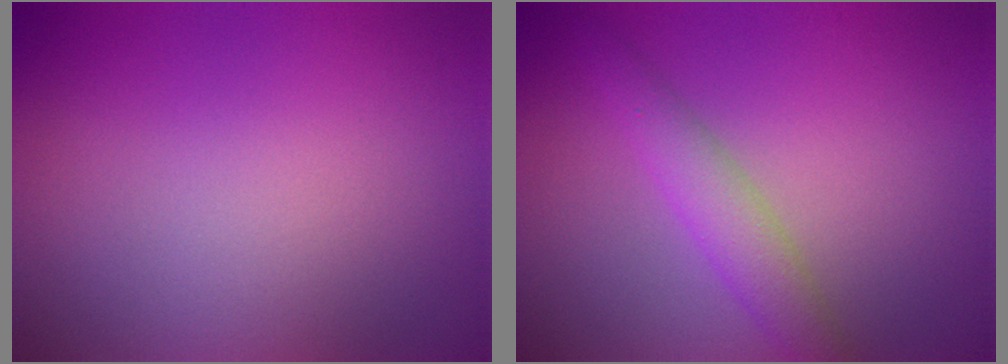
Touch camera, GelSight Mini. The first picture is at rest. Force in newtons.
{"total": 2.9, "press": 2.9, "slide": 0.1}